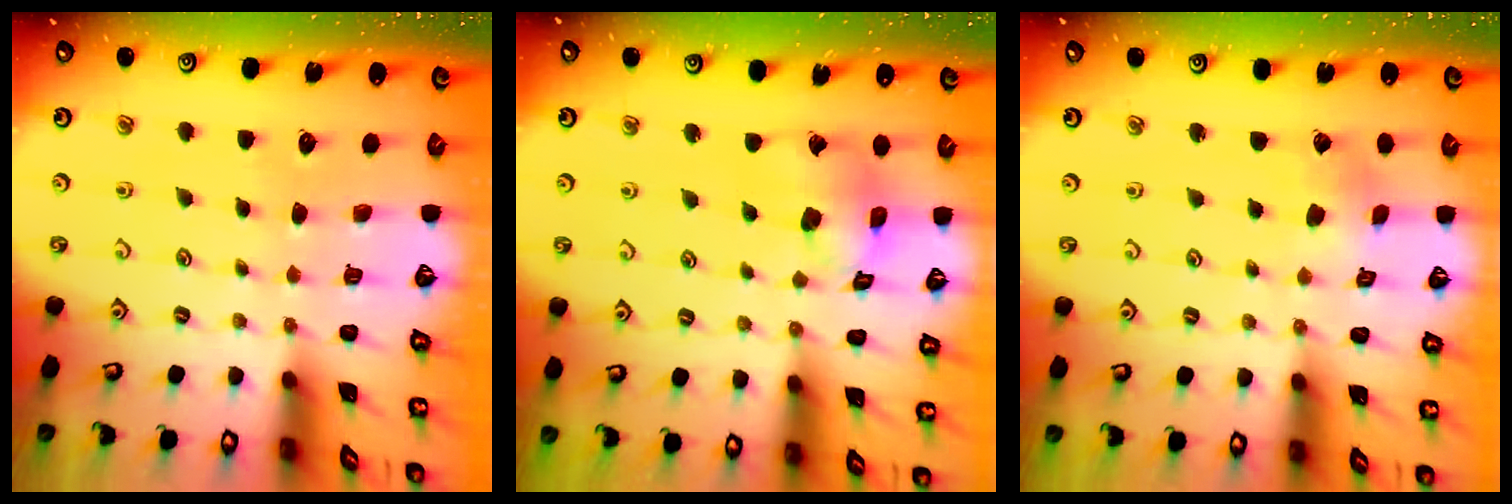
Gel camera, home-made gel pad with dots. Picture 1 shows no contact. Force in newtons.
{"total": 12.3, "press": 12.2, "slide": 1.6}
{"total": 1.6, "press": 1.6, "slide": 0.2}